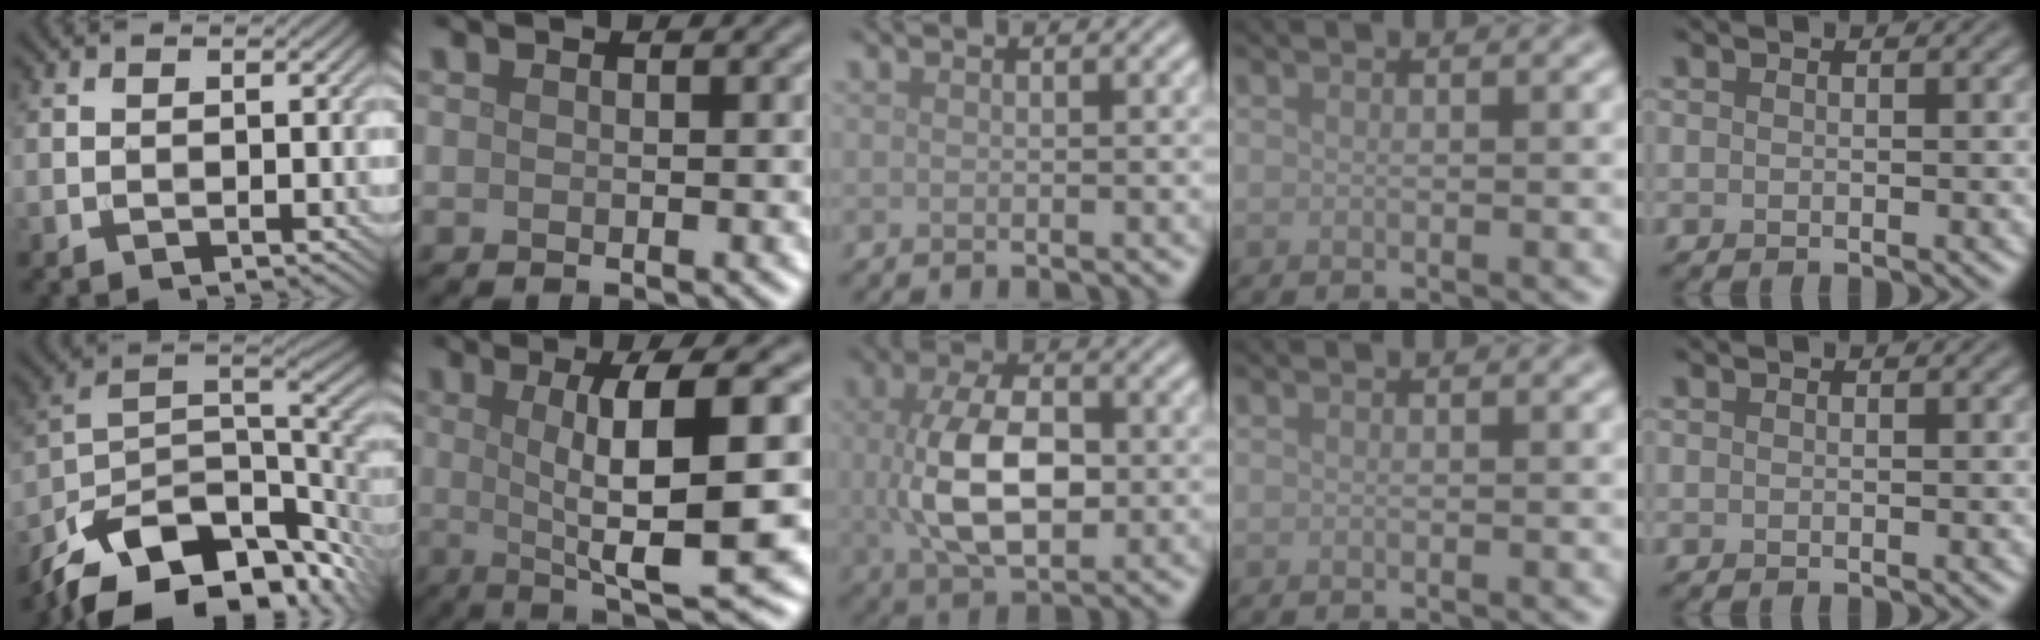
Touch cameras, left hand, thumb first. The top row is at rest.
{"thumb": {"total": 15.4, "force": [-9.0, 7.8, 9.7], "torque": [-0.202, -0.028, -0.144]}, "index": {"total": 10.9, "force": [0.5, 2.2, 10.6], "torque": [-0.140, 0.006, 0.009]}, "middle": {"total": 7.9, "force": [-0.1, 4.4, 6.5], "torque": [-0.143, -0.004, 0.001]}}